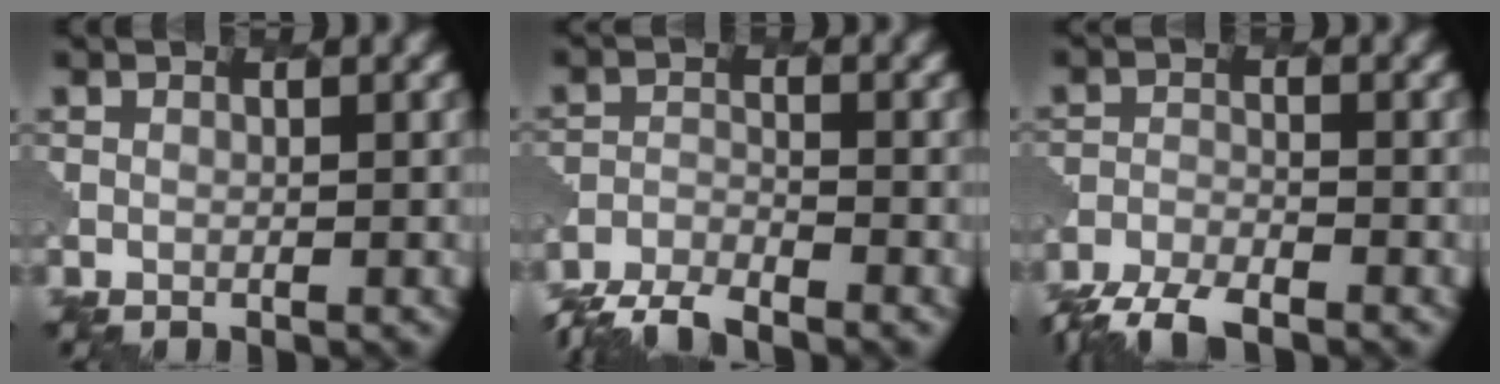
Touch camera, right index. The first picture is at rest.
{"total": 5.8, "force": [-5.5, 0.9, 1.5], "torque": [-0.033, -0.017, -0.100]}
{"total": 5.3, "force": [-4.9, 1.1, 1.7], "torque": [-0.033, -0.019, -0.092]}